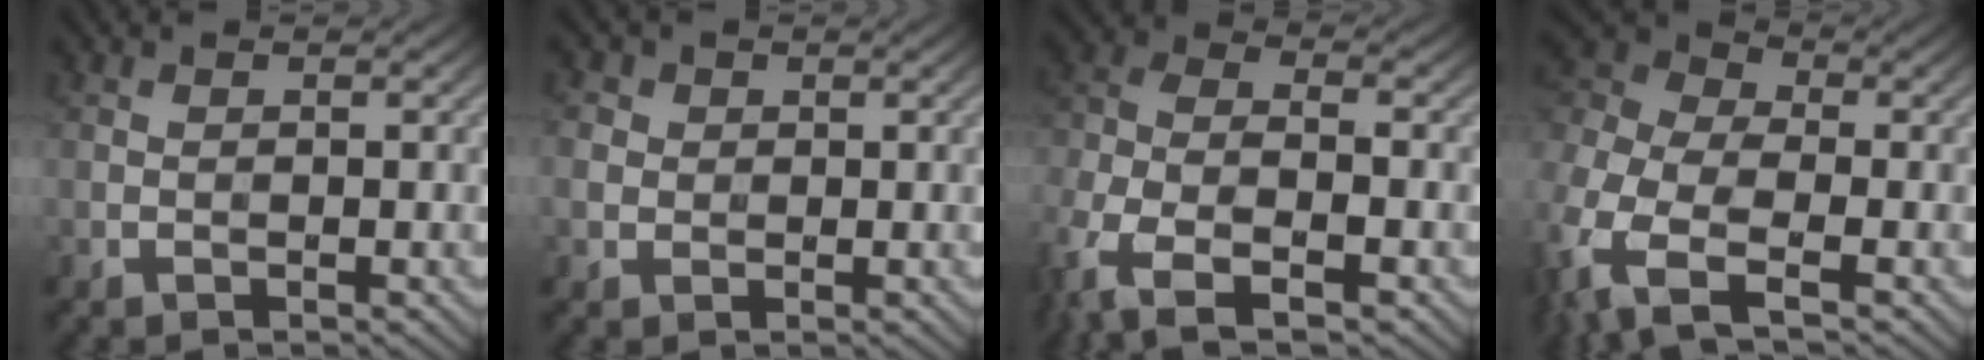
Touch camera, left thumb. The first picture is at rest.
{"total": 2.5, "force": [0.3, 2.4, 0.6], "torque": [-0.027, 0.002, 0.003]}
{"total": 9.0, "force": [-4.9, 4.1, 6.3], "torque": [-0.145, -0.013, -0.109]}
{"total": 11.6, "force": [-3.5, 7.2, 8.3], "torque": [-0.229, -0.006, -0.078]}